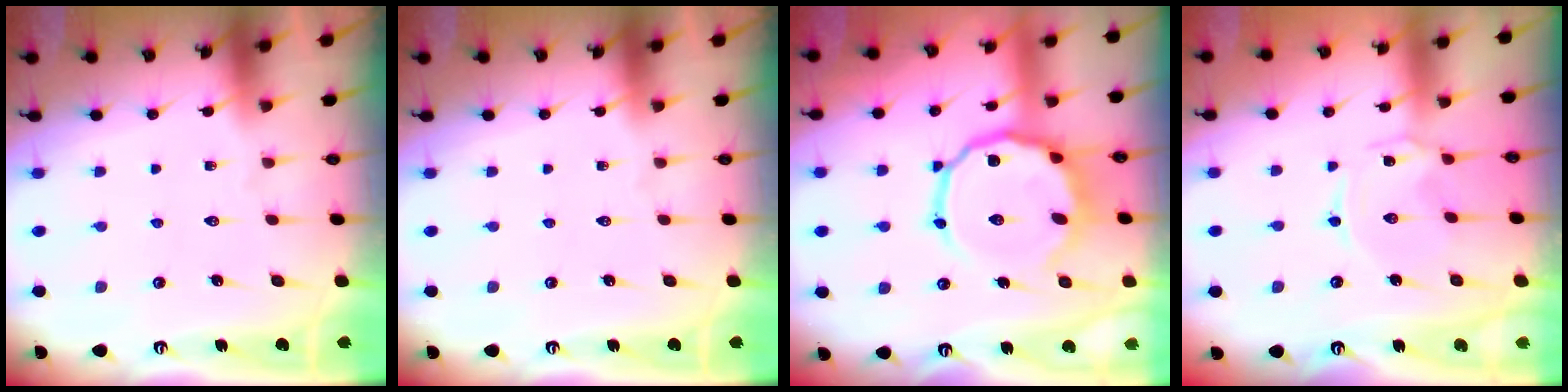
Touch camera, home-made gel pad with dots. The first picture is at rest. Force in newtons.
{"total": 0.0}
{"total": 12.7, "press": 12.5, "slide": 2.1}
{"total": 1.4, "press": 1.4, "slide": 0.3}